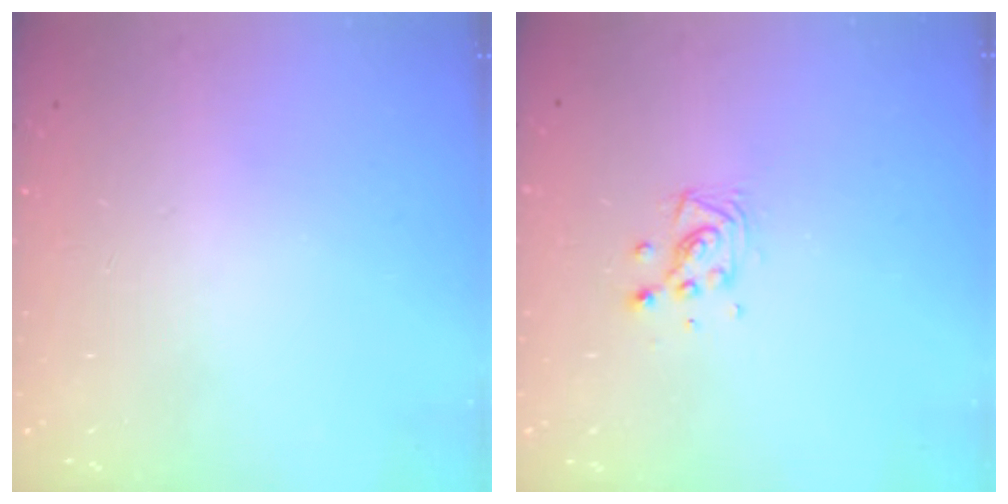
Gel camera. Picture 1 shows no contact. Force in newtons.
{"total": 6.3, "press": 6.1, "slide": 1.7}